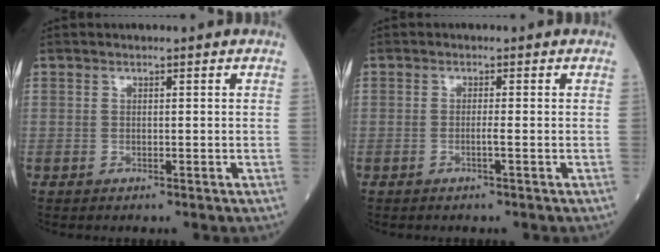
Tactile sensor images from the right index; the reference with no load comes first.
{"total": 0.7, "force": [-0.3, -0.2, 0.7], "torque": [-0.011, 0.002, -0.005]}